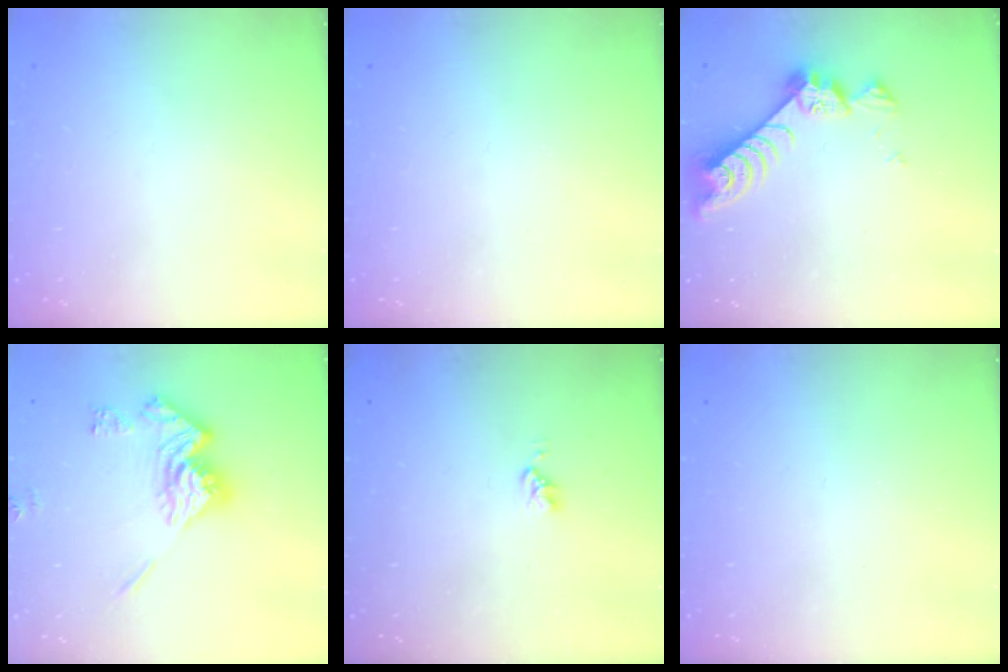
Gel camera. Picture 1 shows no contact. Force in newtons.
{"total": 0.0}
{"total": 8.8, "press": 8.8, "slide": 0.8}
{"total": 15.2, "press": 15.2, "slide": 1.5}
{"total": 3.0, "press": 3.0, "slide": 0.4}
{"total": 0.0}